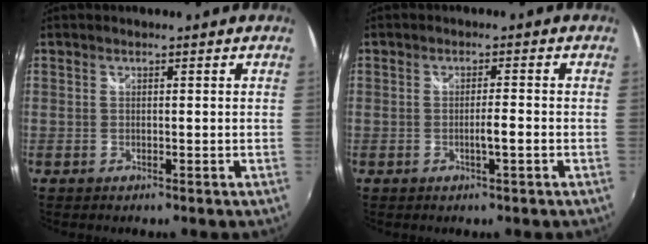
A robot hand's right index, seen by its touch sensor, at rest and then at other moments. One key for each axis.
{"total": 2.2, "fx": -0.9, "fy": -0.2, "fz": 2.0, "tx": -0.033, "ty": -0.002, "tz": -0.016}